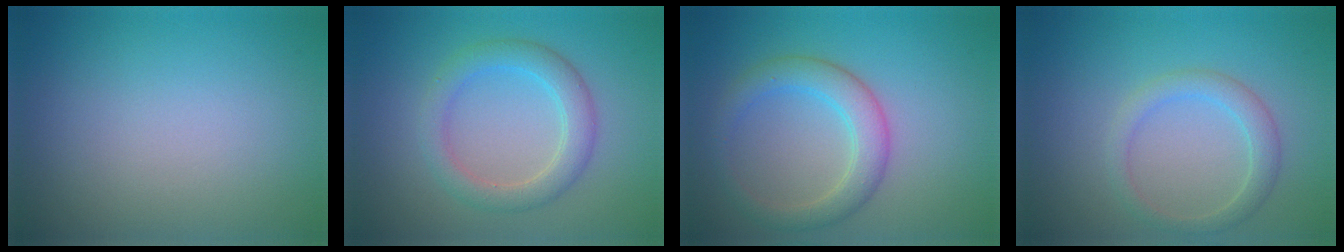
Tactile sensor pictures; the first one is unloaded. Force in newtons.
{"total": 3.6, "press": 3.5, "slide": 0.2}
{"total": 3.7, "press": 3.7, "slide": 0.2}
{"total": 2.4, "press": 2.4, "slide": 0.1}